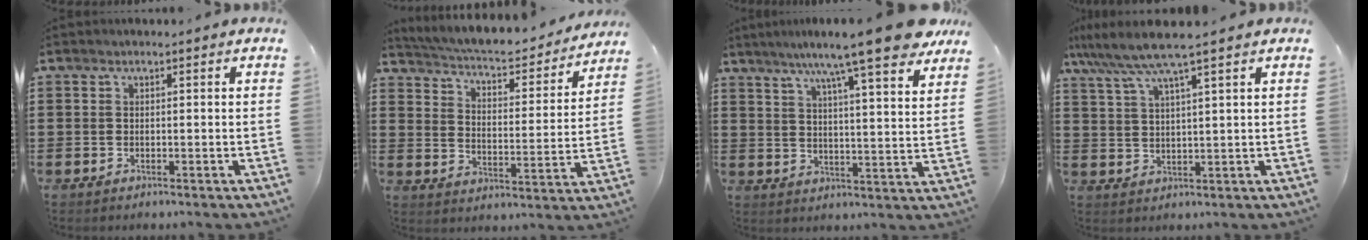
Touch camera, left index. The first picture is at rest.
{"total": 4.6, "force": [4.4, 0.2, 1.3], "torque": [-0.052, -0.039, 0.067]}
{"total": 12.0, "force": [9.6, 0.2, 7.1], "torque": [-0.136, -0.046, 0.155]}
{"total": 6.3, "force": [4.8, -0.1, 4.1], "torque": [-0.096, -0.013, 0.082]}